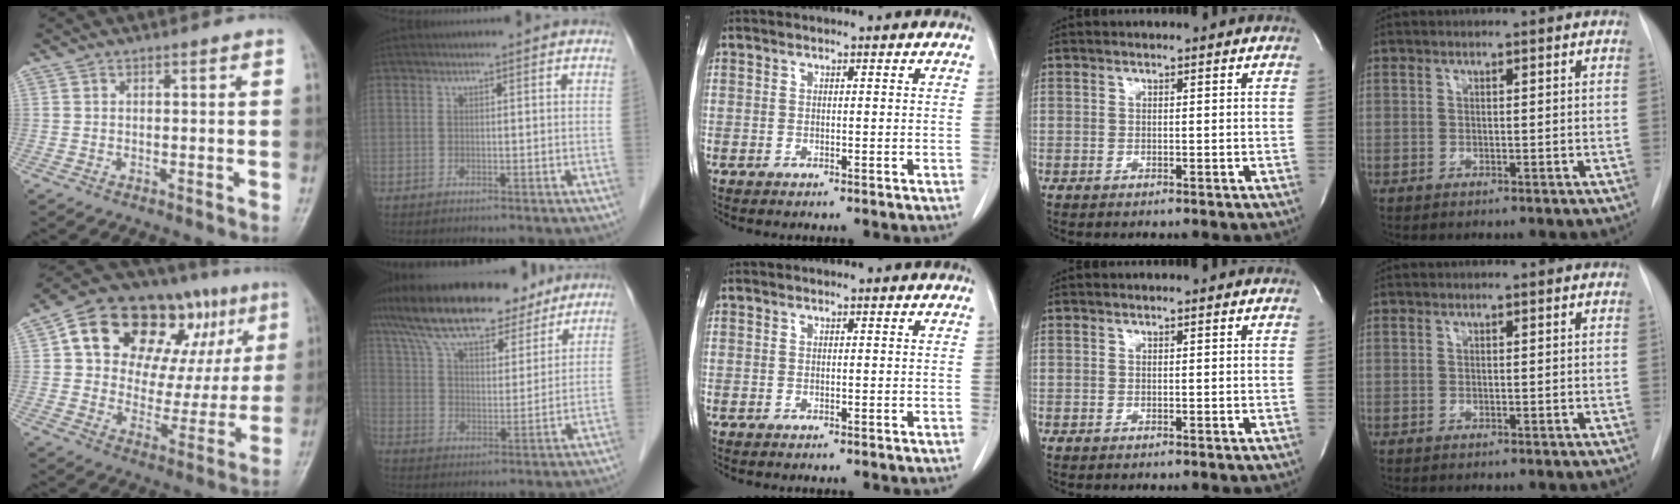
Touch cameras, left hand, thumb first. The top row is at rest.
{"thumb": {"total": 25.0, "force": [10.0, 14.8, 17.5], "torque": [-0.213, 0.022, 0.158]}, "index": {"total": 21.1, "force": [16.6, 7.2, 11.0], "torque": [-0.205, 0.054, 0.270]}}